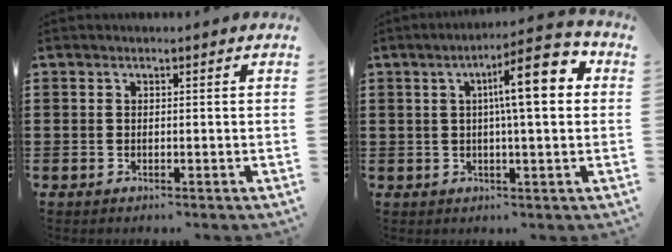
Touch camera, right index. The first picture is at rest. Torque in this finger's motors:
{"motor_torque": [2.04, 0.10, 0.79, 0.21]}